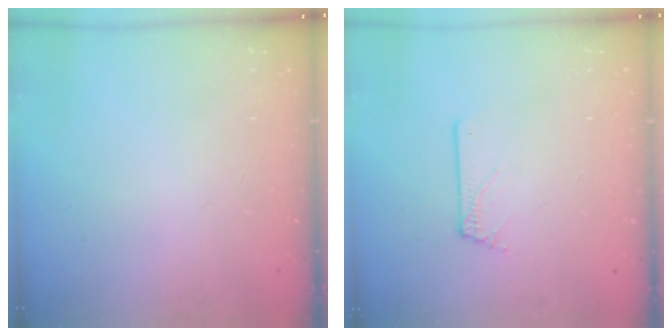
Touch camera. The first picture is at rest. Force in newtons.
{"total": 0.6, "press": 0.6, "slide": 0.1}